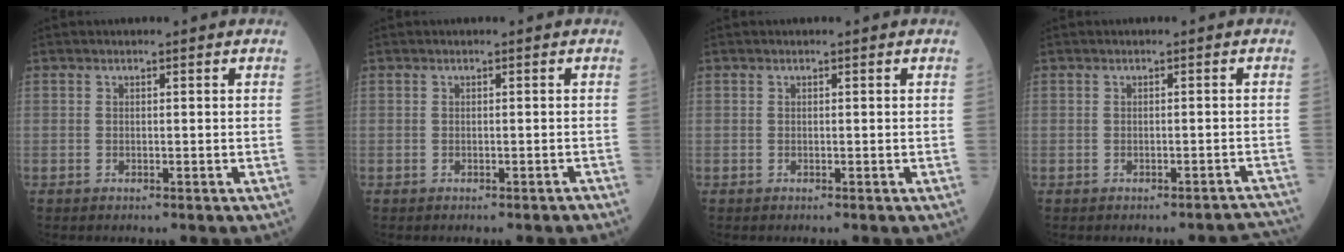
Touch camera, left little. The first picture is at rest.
{"total": 0.7, "force": [-0.6, 0.1, 0.2], "torque": [-0.006, -0.001, -0.007]}
{"total": 0.0}
{"total": 3.6, "force": [-3.6, 0.6, 0.2], "torque": [0.014, 0.007, -0.035]}